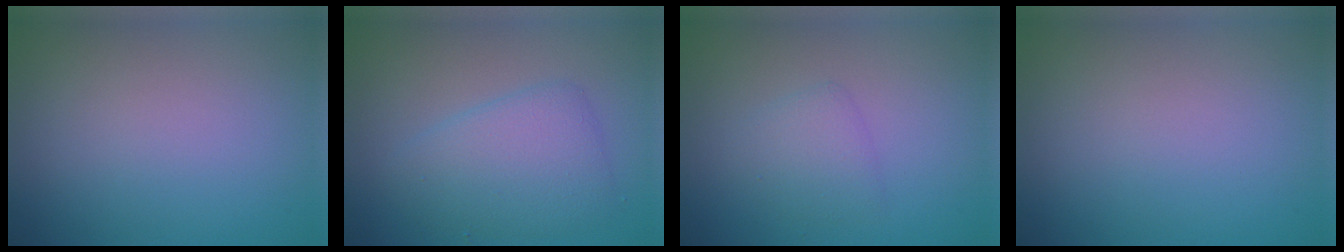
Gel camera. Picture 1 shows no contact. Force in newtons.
{"total": 4.2, "press": 4.2, "slide": 0.0}
{"total": 1.9, "press": 1.9, "slide": 0.1}
{"total": 0.0}